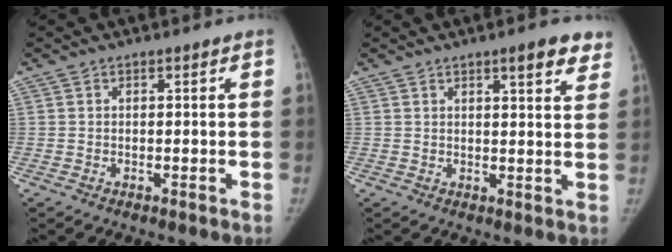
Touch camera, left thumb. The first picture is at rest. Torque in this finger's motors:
{"motor_torque": [0.54, -0.39, 0.62, -0.69, 0.08]}